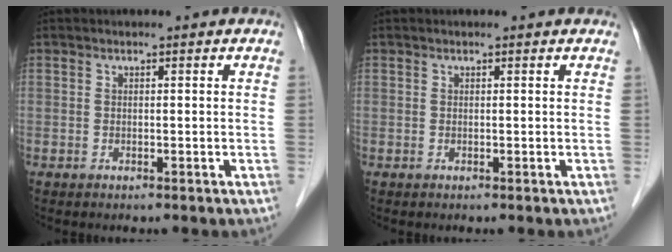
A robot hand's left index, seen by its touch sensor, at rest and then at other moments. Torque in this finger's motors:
{"motor_torque": [0.05, -0.03, -0.25, 0.00]}